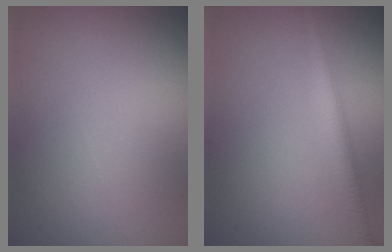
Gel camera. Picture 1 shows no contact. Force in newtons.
{"total": 2.6, "press": 2.6, "slide": 0.0}